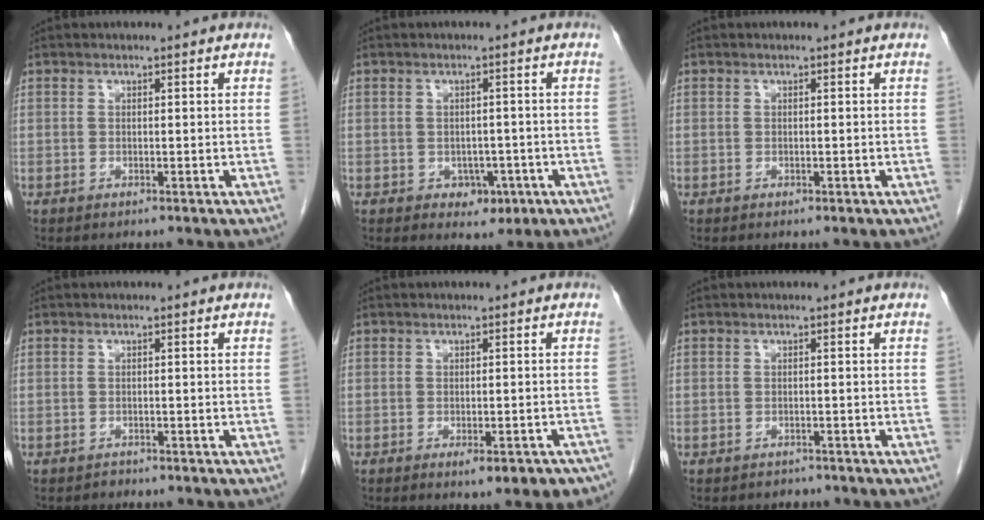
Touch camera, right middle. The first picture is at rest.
{"total": 3.5, "force": [-1.4, 2.6, 1.9], "torque": [-0.016, 0.005, -0.010]}
{"total": 0.0}
{"total": 0.5, "force": [-0.5, 0.2, -0.1], "torque": [-0.008, -0.002, -0.010]}
{"total": 5.7, "force": [-4.0, 1.8, 3.7], "torque": [-0.031, -0.001, -0.049]}
{"total": 1.2, "force": [-1.1, 0.6, -0.2], "torque": [-0.006, -0.001, -0.017]}